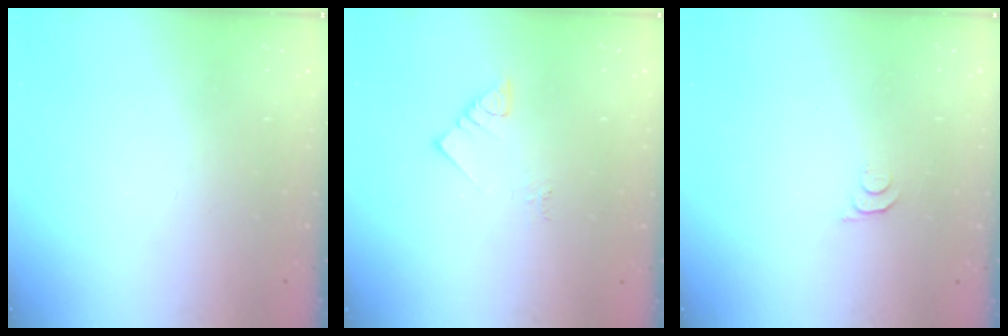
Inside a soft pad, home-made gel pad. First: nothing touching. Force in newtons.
{"total": 3.3, "press": 3.3, "slide": 0.4}
{"total": 4.1, "press": 4.0, "slide": 0.6}